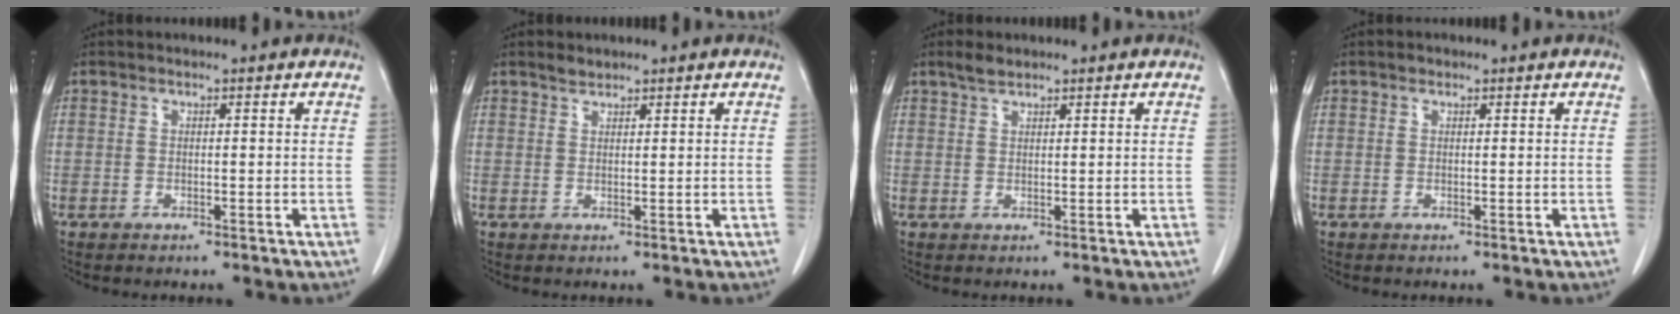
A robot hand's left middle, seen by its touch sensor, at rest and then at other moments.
{"total": 1.2, "force": [1.1, 0.4, 0.1], "torque": [-0.005, -0.001, 0.021]}
{"total": 1.9, "force": [1.6, 0.6, 0.8], "torque": [-0.020, 0.004, 0.032]}
{"total": 0.5, "force": [0.4, 0.3, 0.1], "torque": [-0.003, 0.001, 0.005]}